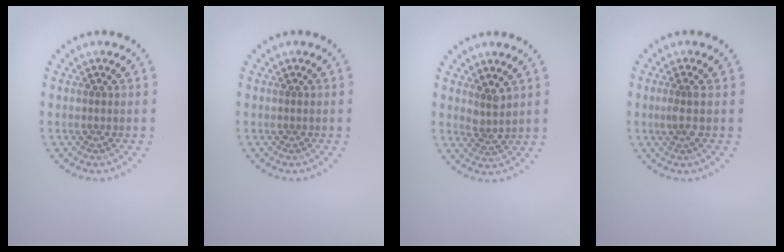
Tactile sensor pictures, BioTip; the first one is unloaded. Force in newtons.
{"total": 0.0}
{"total": 1.8, "press": 1.3, "slide": 1.3}
{"total": 1.5, "press": 1.1, "slide": 1.0}